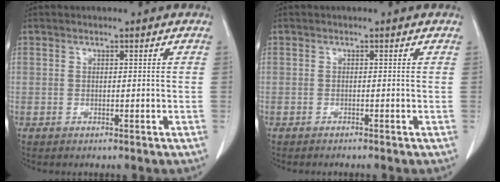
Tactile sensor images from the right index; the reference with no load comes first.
{"total": 1.1, "force": [-1.0, -0.2, 0.5], "torque": [-0.004, 0.002, -0.015]}